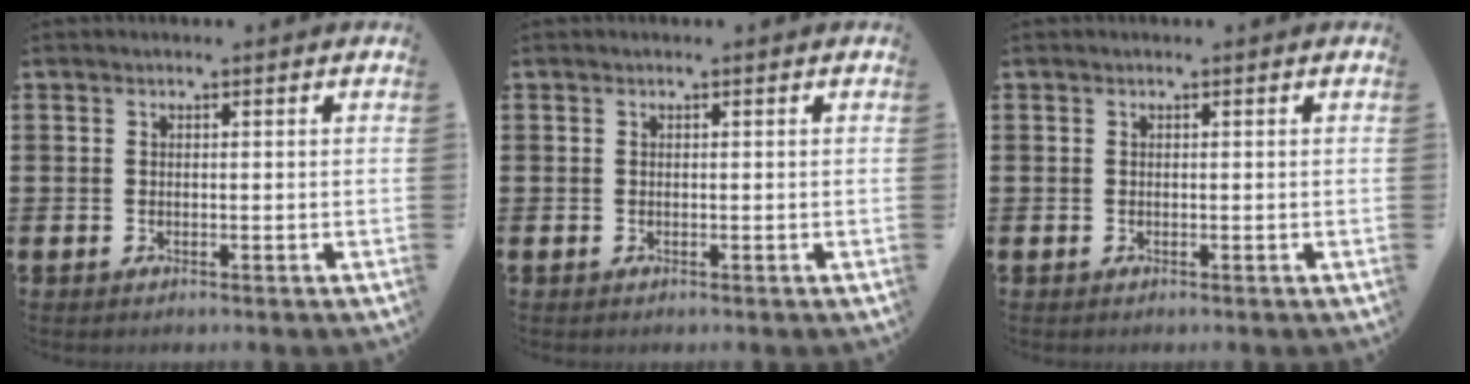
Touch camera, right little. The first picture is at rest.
{"total": 0.0}
{"total": 0.0}